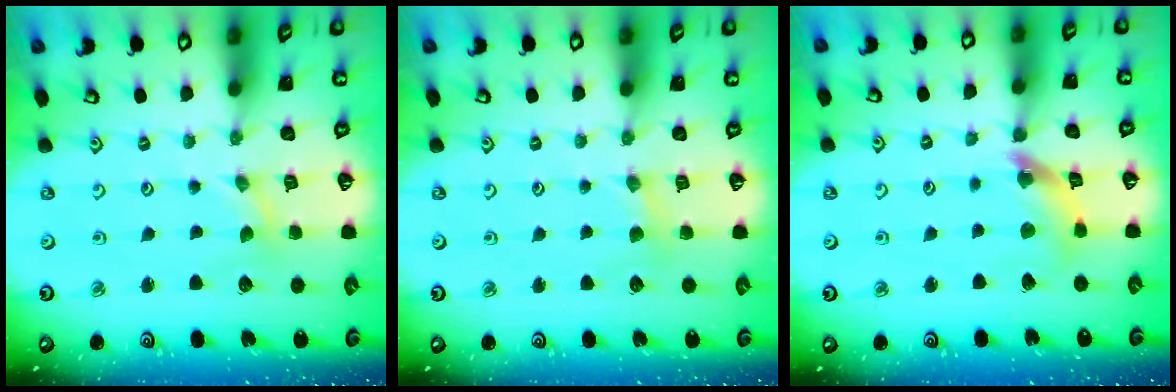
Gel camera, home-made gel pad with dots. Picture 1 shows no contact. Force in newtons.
{"total": 2.7, "press": 2.7, "slide": 0.4}
{"total": 10.3, "press": 10.2, "slide": 1.2}